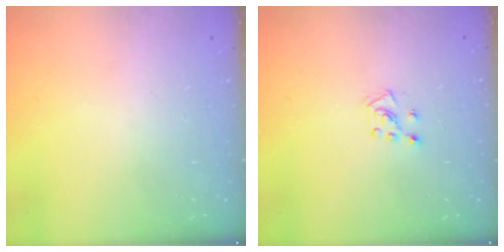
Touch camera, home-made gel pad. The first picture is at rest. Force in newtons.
{"total": 5.3, "press": 5.3, "slide": 0.5}